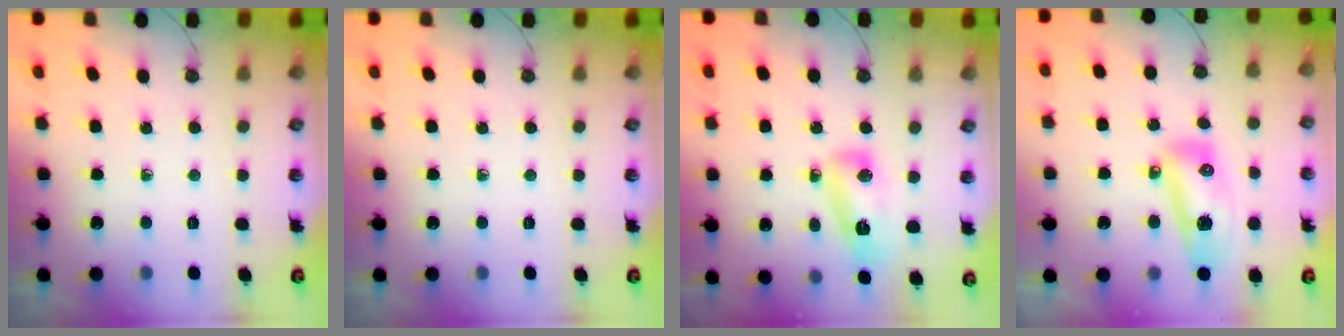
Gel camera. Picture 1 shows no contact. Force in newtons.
{"total": 0.0}
{"total": 8.9, "press": 8.9, "slide": 0.9}
{"total": 11.3, "press": 11.2, "slide": 1.3}